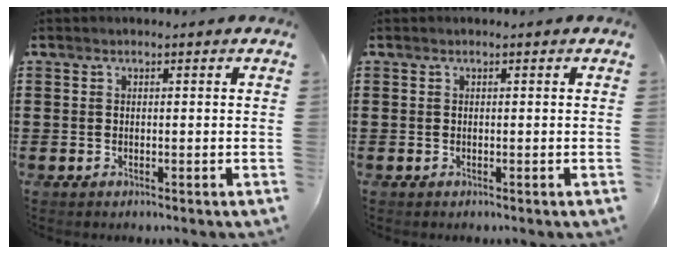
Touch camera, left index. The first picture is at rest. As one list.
[{"total": 0.0}]